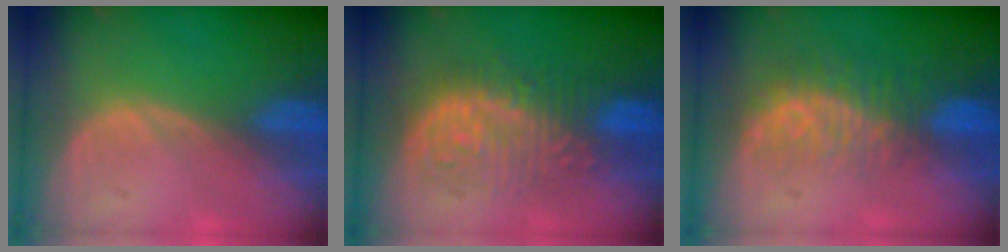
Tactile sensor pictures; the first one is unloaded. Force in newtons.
{"total": 9.0, "press": 9.0, "slide": 0.6}
{"total": 8.3, "press": 7.1, "slide": 4.4}